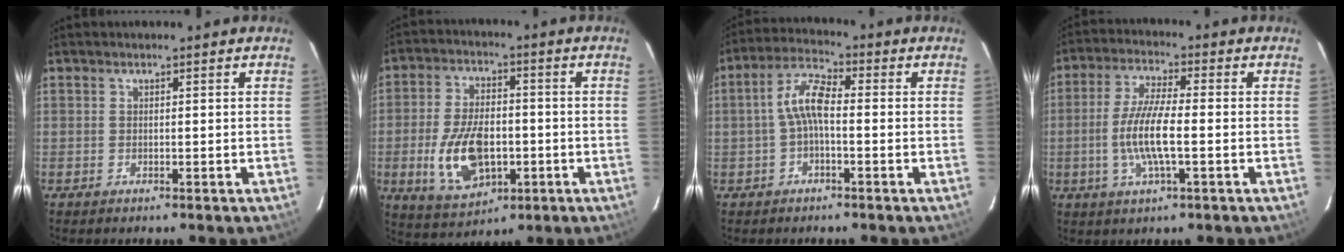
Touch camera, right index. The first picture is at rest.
{"total": 13.3, "force": [-3.2, 7.4, 10.5], "torque": [-0.215, -0.004, -0.043]}
{"total": 5.9, "force": [-0.8, 2.1, 5.4], "torque": [-0.118, 0.020, -0.019]}
{"total": 9.3, "force": [-1.8, 1.7, 9.0], "torque": [-0.180, -0.004, -0.038]}